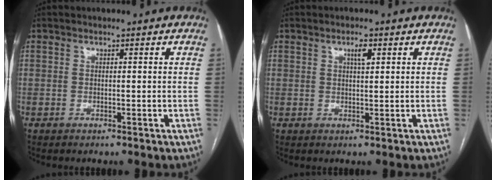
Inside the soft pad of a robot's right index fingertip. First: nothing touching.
{"total": 2.0, "force": [0.9, 0.5, 1.7], "torque": [-0.028, 0.001, 0.015]}